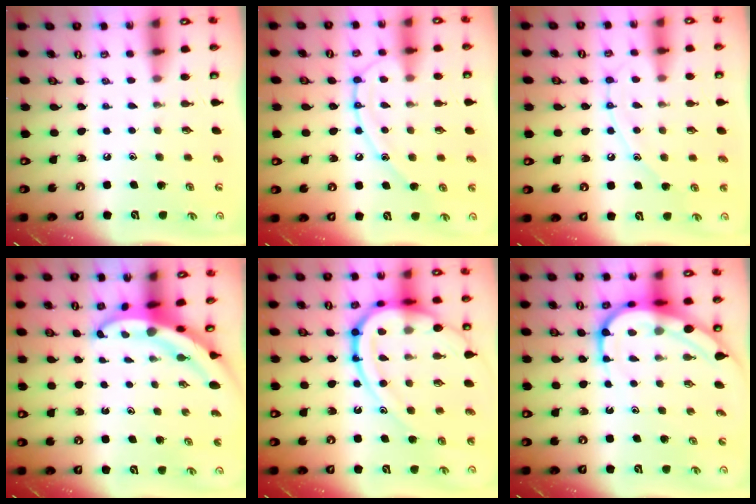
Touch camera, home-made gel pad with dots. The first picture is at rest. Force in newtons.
{"total": 13.2, "press": 13.1, "slide": 1.2}
{"total": 10.5, "press": 10.4, "slide": 0.9}
{"total": 4.6, "press": 4.6, "slide": 0.6}
{"total": 22.0, "press": 21.9, "slide": 2.3}
{"total": 10.6, "press": 10.6, "slide": 1.0}